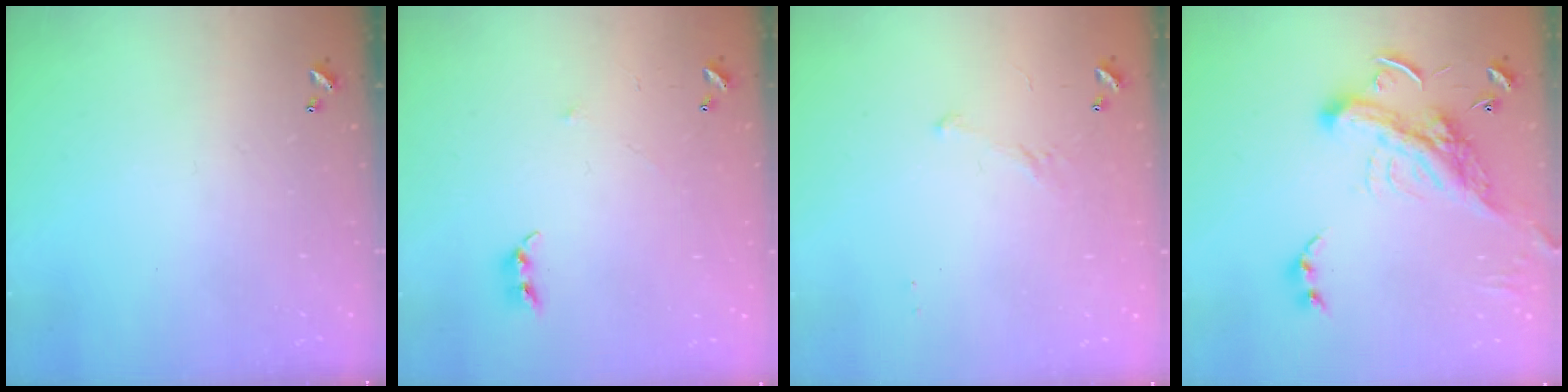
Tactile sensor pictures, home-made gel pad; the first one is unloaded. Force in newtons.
{"total": 6.4, "press": 6.4, "slide": 0.6}
{"total": 4.7, "press": 4.6, "slide": 0.9}
{"total": 6.7, "press": 6.7, "slide": 1.0}